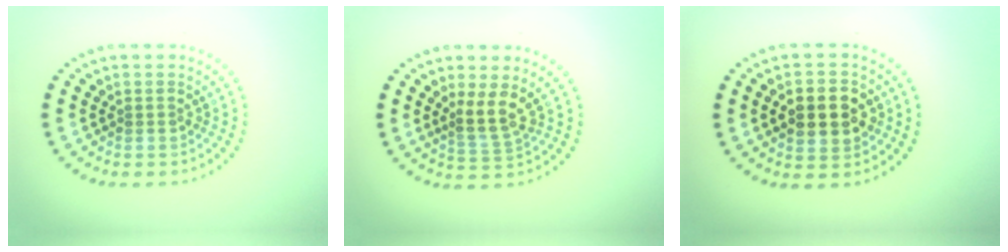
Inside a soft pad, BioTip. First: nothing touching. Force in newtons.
{"total": 2.7, "press": 1.9, "slide": 1.9}
{"total": 5.0, "press": 5.0, "slide": 0.3}